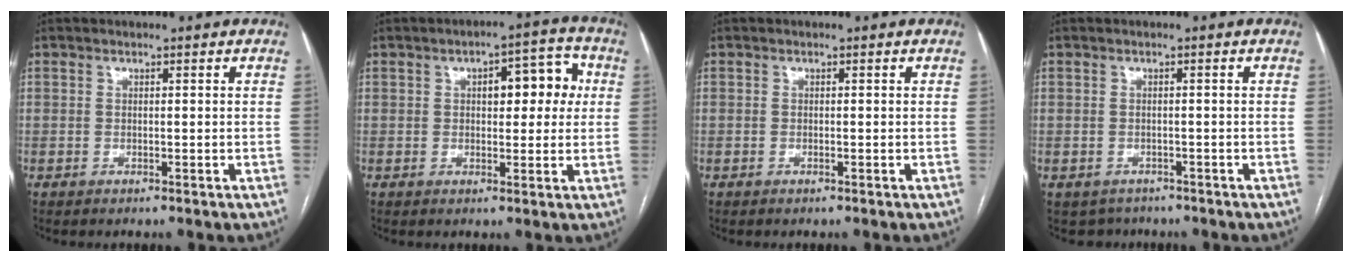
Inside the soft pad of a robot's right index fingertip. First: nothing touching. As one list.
[{"total": 7.5, "force": [1.6, 3.2, 6.6], "torque": [-0.078, 0.029, 0.020]}, {"total": 0.0}, {"total": 3.1, "force": [-2.3, 2.1, 0.2], "torque": [-0.004, 0.005, -0.030]}]